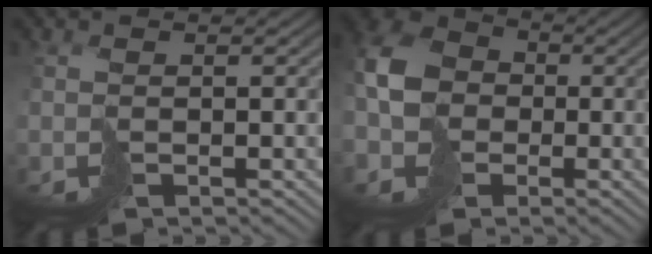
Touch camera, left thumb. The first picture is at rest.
{"total": 9.2, "force": [-1.9, 7.7, 4.7], "torque": [-0.137, -0.019, -0.040]}